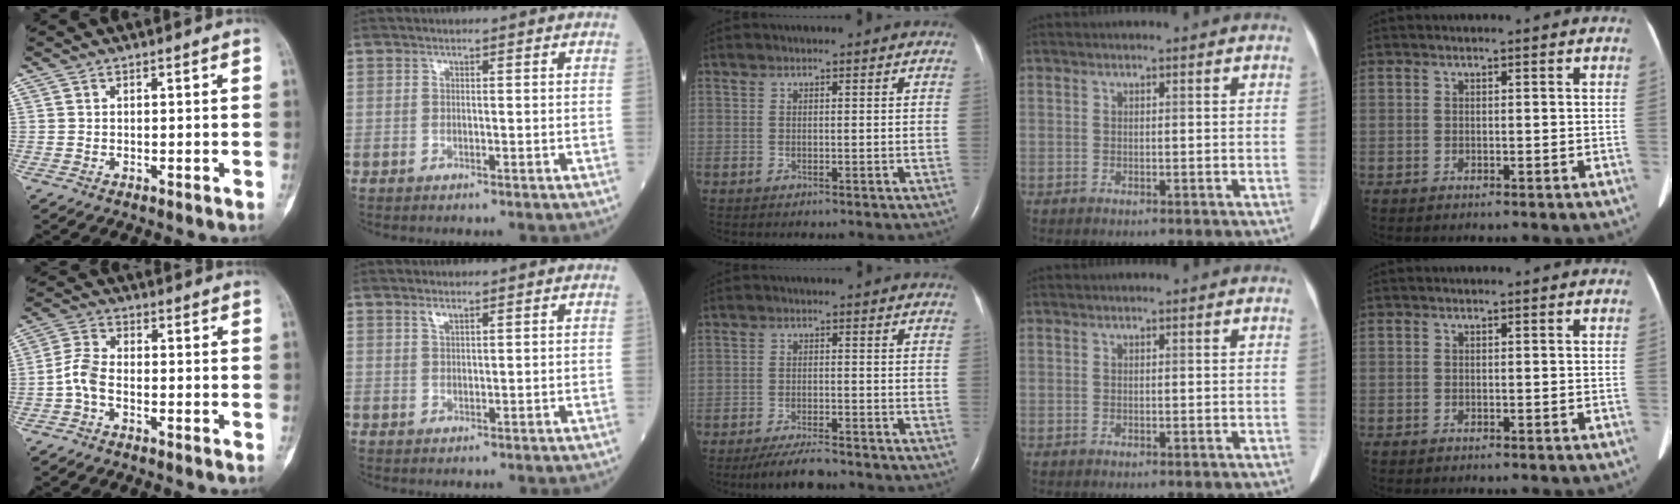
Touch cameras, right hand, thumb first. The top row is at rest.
{"thumb": {"total": 4.6, "force": [-1.6, 2.5, 3.5], "torque": [-0.077, 0.017, -0.041]}, "index": {"total": 1.3, "force": [1.0, 0.3, 0.8], "torque": [-0.018, 0.003, 0.025]}, "middle": {"total": 5.3, "force": [-4.7, 0.8, 2.4], "torque": [-0.047, -0.014, -0.082]}}